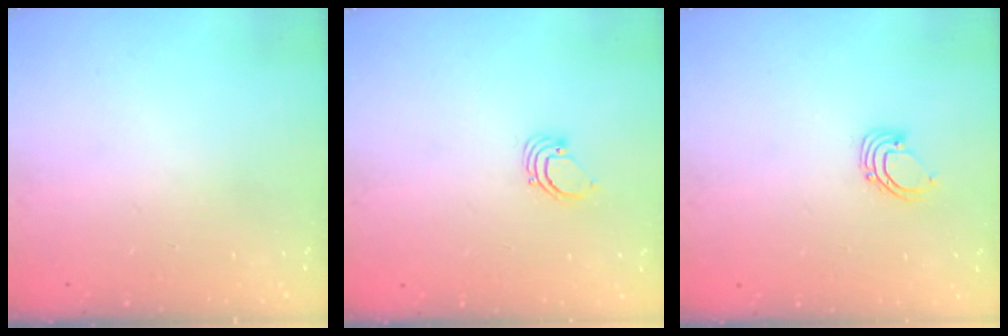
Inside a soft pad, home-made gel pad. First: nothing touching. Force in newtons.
{"total": 2.2, "press": 2.2, "slide": 0.2}
{"total": 2.9, "press": 2.9, "slide": 0.3}